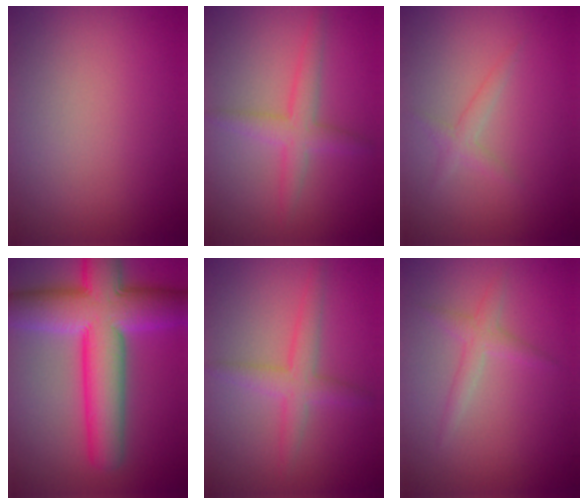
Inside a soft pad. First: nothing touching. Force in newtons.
{"total": 2.9, "press": 2.9, "slide": 0.0}
{"total": 1.4, "press": 1.4, "slide": 0.1}
{"total": 12.0, "press": 12.0, "slide": 0.6}
{"total": 2.9, "press": 2.9, "slide": 0.0}
{"total": 1.8, "press": 1.8, "slide": 0.1}